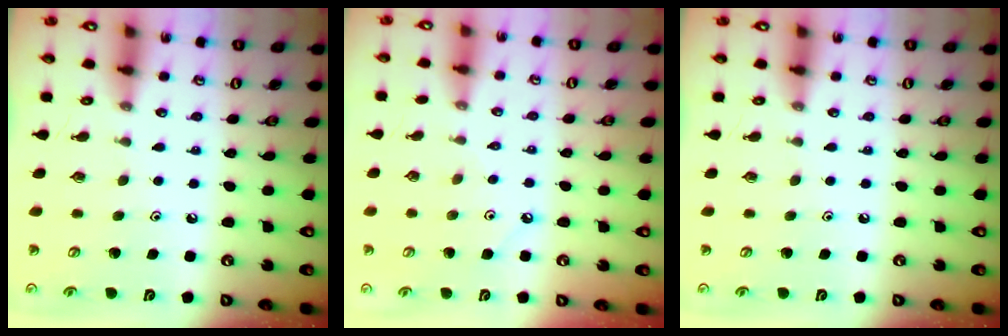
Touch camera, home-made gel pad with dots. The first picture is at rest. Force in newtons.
{"total": 4.0, "press": 4.0, "slide": 0.5}
{"total": 0.0}